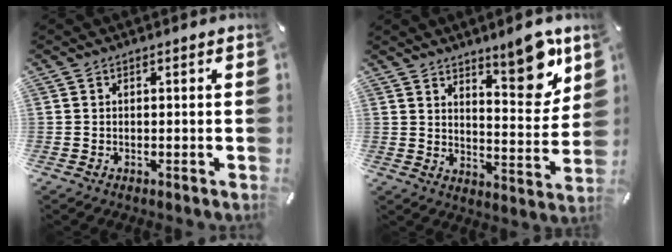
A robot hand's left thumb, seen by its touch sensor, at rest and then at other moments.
{"total": 12.1, "force": [8.7, 4.5, 7.2], "torque": [-0.074, -0.069, 0.146]}